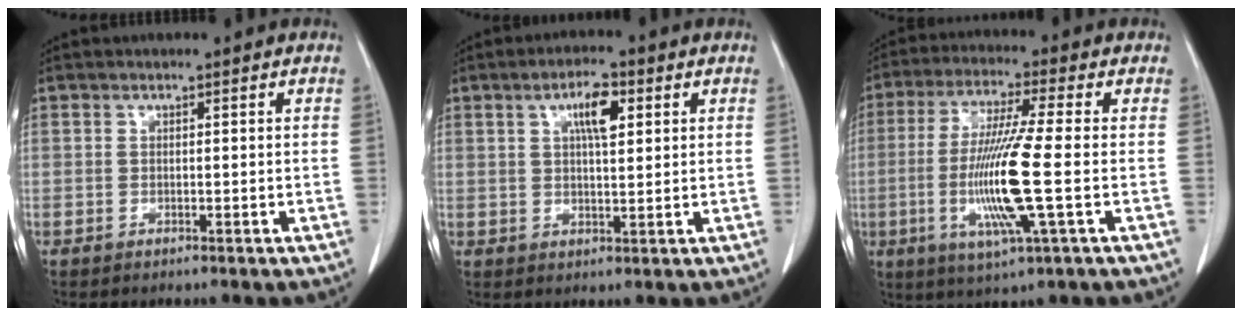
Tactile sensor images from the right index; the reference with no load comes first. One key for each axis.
{"total": 5.5, "fx": 2.1, "fy": 1.5, "fz": 4.8, "tx": -0.084, "ty": 0.004, "tz": 0.035}
{"total": 12.9, "fx": -2.2, "fy": -0.4, "fz": 12.7, "tx": -0.260, "ty": -0.017, "tz": -0.050}